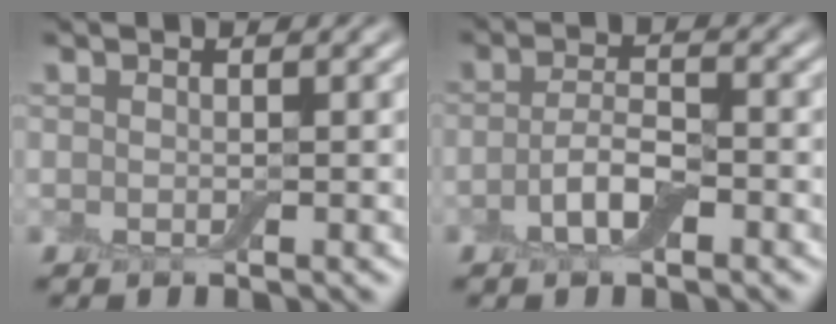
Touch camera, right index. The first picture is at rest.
{"total": 3.1, "force": [-1.2, 1.2, 2.6], "torque": [-0.055, 0.002, -0.029]}